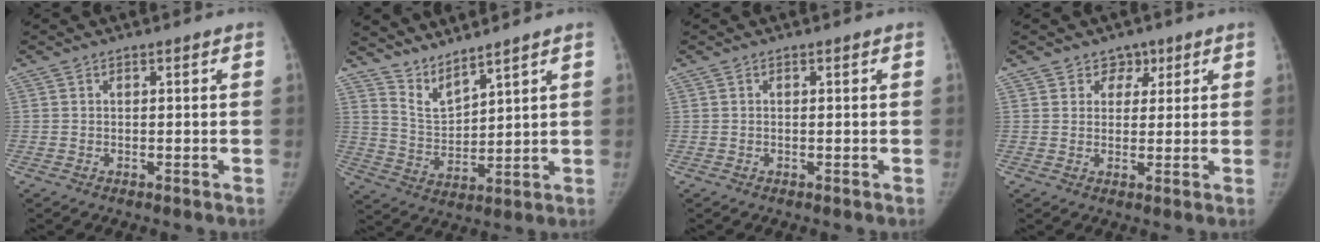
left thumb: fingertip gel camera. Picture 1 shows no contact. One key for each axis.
{"total": 6.2, "fx": 5.9, "fy": 0.5, "fz": 2.1, "tx": -0.041, "ty": -0.052, "tz": 0.129}
{"total": 0.0}
{"total": 3.5, "fx": 2.0, "fy": 2.8, "fz": 0.3, "tx": 0.027, "ty": -0.007, "tz": 0.022}